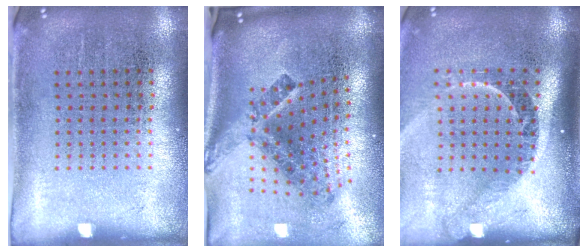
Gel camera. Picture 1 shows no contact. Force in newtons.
{"total": 2.9, "press": 1.7, "slide": 2.4}
{"total": 2.3, "press": 1.6, "slide": 1.6}